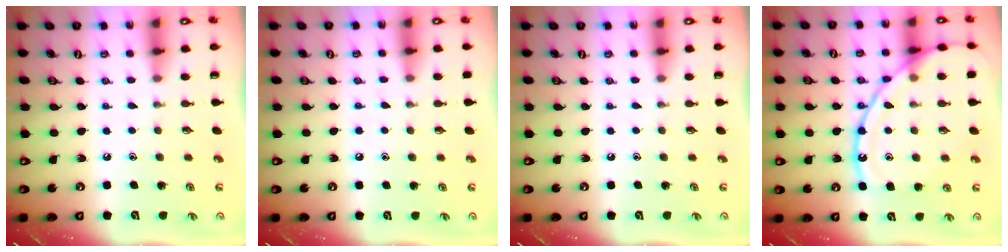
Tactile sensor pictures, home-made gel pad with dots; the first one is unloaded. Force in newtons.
{"total": 5.4, "press": 5.4, "slide": 0.8}
{"total": 0.0}
{"total": 16.1, "press": 16.0, "slide": 1.6}